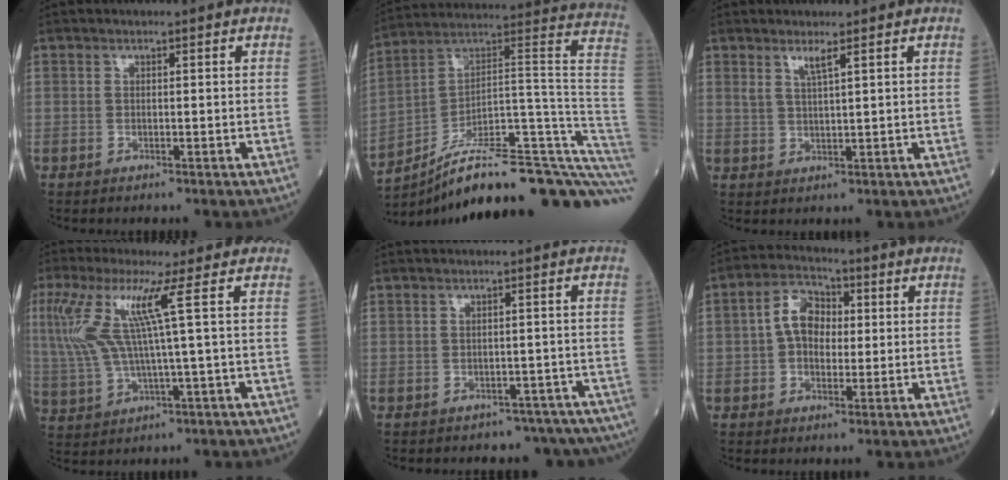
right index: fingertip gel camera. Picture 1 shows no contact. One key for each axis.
{"total": 30.5, "fx": -23.2, "fy": 2.5, "fz": 19.6, "tx": -0.152, "ty": 0.040, "tz": -0.333}
{"total": 2.4, "fx": 1.6, "fy": -0.1, "fz": 1.8, "tx": -0.040, "ty": -0.006, "tz": 0.034}
{"total": 9.6, "fx": 2.8, "fy": -0.4, "fz": 9.2, "tx": -0.221, "ty": 0.011, "tz": 0.061}
{"total": 9.3, "fx": -8.0, "fy": 4.4, "fz": 1.4, "tx": -0.003, "ty": 0.020, "tz": -0.080}
{"total": 6.7, "fx": 0.5, "fy": 4.6, "fz": 4.9, "tx": -0.098, "ty": 0.027, "tz": 0.005}